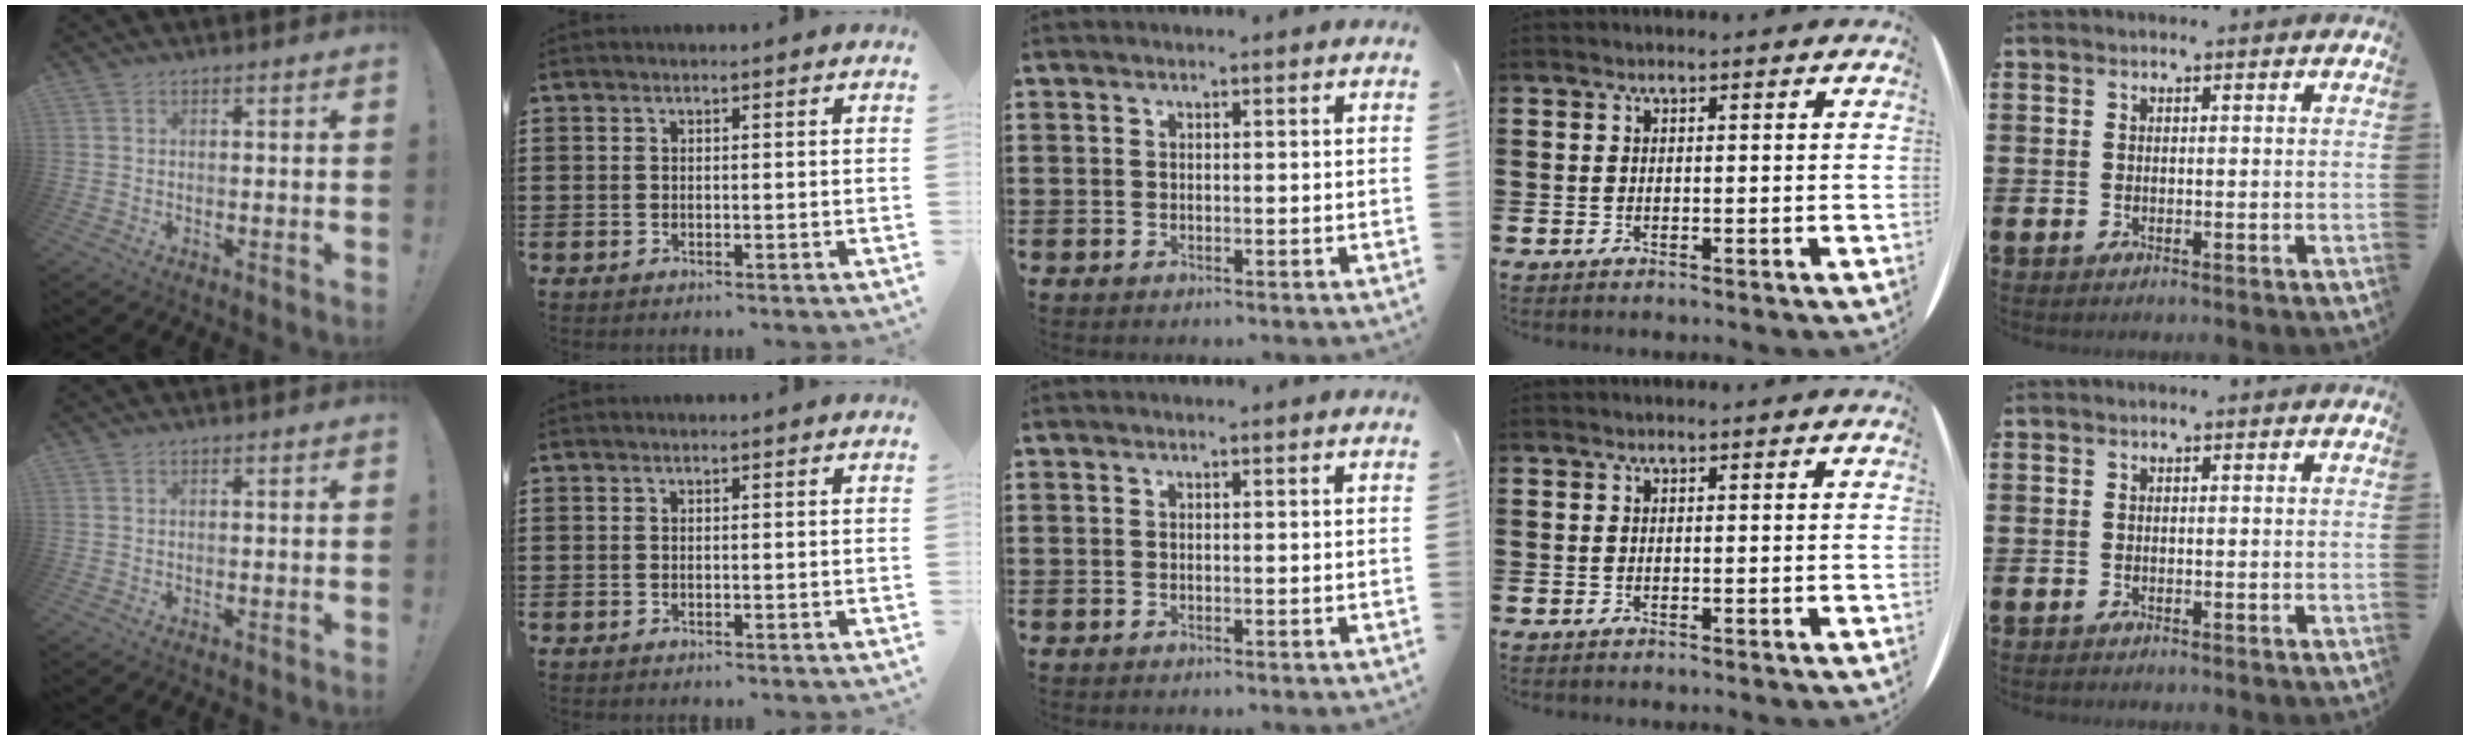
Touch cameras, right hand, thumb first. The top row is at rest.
{}